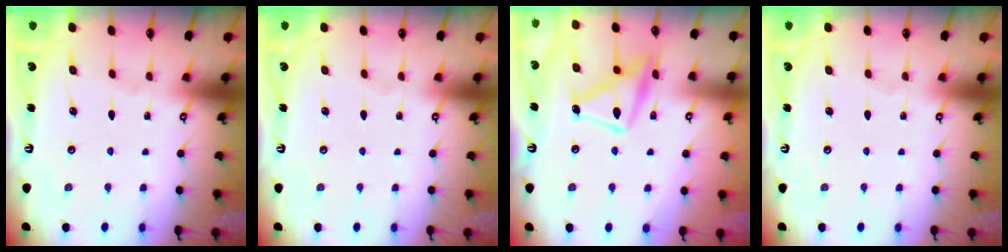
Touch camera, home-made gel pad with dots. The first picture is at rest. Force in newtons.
{"total": 0.0}
{"total": 13.9, "press": 13.9, "slide": 1.1}
{"total": 0.0}